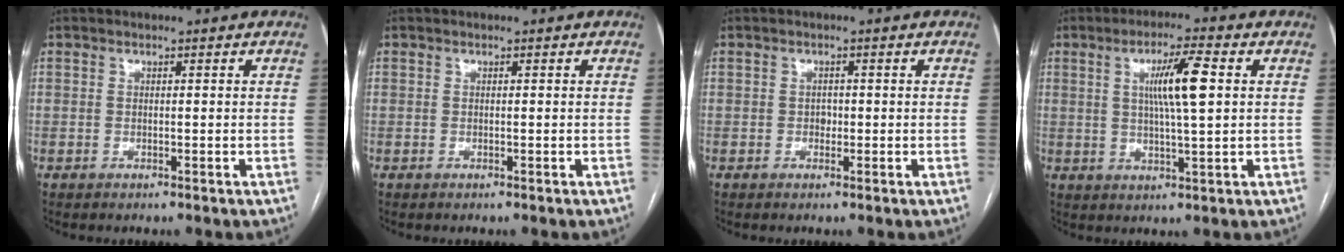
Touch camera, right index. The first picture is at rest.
{"total": 0.0}
{"total": 1.1, "force": [-0.2, 0.8, 0.6], "torque": [-0.008, 0.003, -0.003]}
{"total": 8.0, "force": [1.8, 0.3, 7.8], "torque": [-0.139, 0.003, 0.031]}